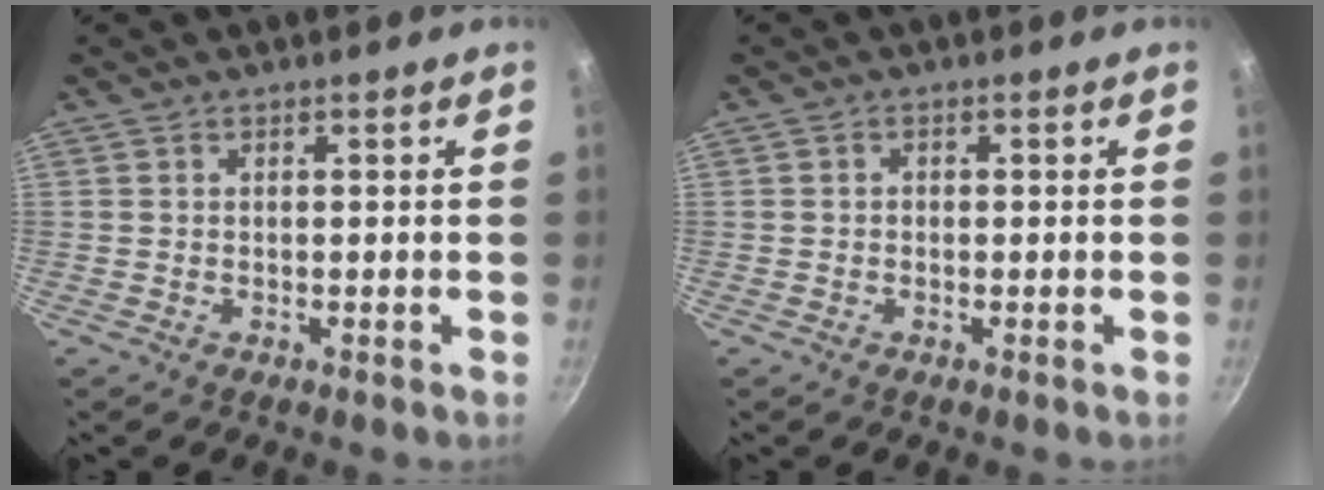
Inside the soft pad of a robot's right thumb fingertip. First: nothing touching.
{"total": 0.6, "force": [-0.2, 0.6, 0.2], "torque": [-0.002, 0.003, -0.005]}